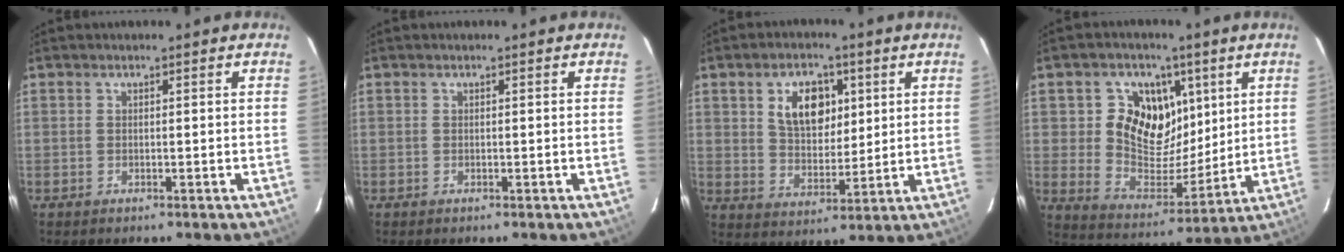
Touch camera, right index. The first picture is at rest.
{"total": 0.0}
{"total": 9.7, "force": [3.5, 6.2, 6.7], "torque": [-0.117, 0.014, 0.068]}
{"total": 14.0, "force": [4.7, 11.0, 7.4], "torque": [-0.149, 0.000, 0.091]}